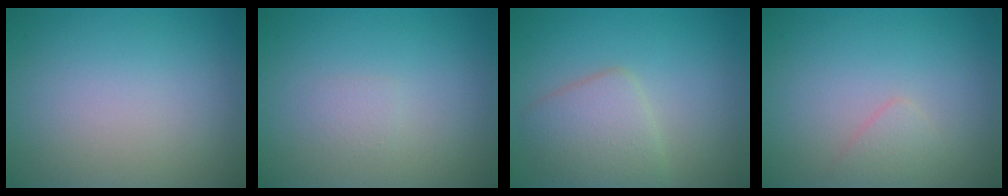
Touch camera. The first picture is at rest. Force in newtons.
{"total": 0.8, "press": 0.8, "slide": 0.1}
{"total": 3.6, "press": 3.6, "slide": 0.1}
{"total": 1.2, "press": 1.2, "slide": 0.1}